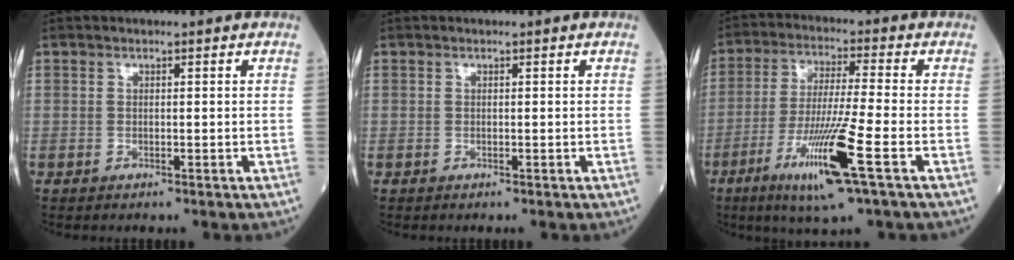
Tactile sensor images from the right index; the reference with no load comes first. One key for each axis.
{"total": 0.0}
{"total": 12.7, "fx": -5.3, "fy": -0.7, "fz": 11.5, "tx": -0.228, "ty": -0.026, "tz": -0.100}